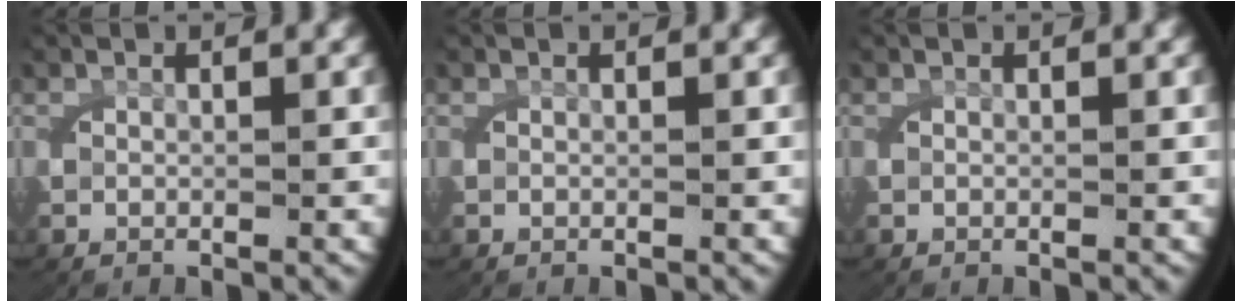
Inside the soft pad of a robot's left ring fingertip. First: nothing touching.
{"total": 0.0}
{"total": 0.0}